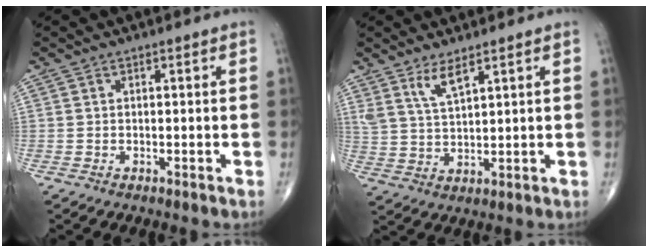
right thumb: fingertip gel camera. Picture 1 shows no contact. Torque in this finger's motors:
{"motor_torque": [0.03, 0.12, 0.53, 0.63, 0.05]}